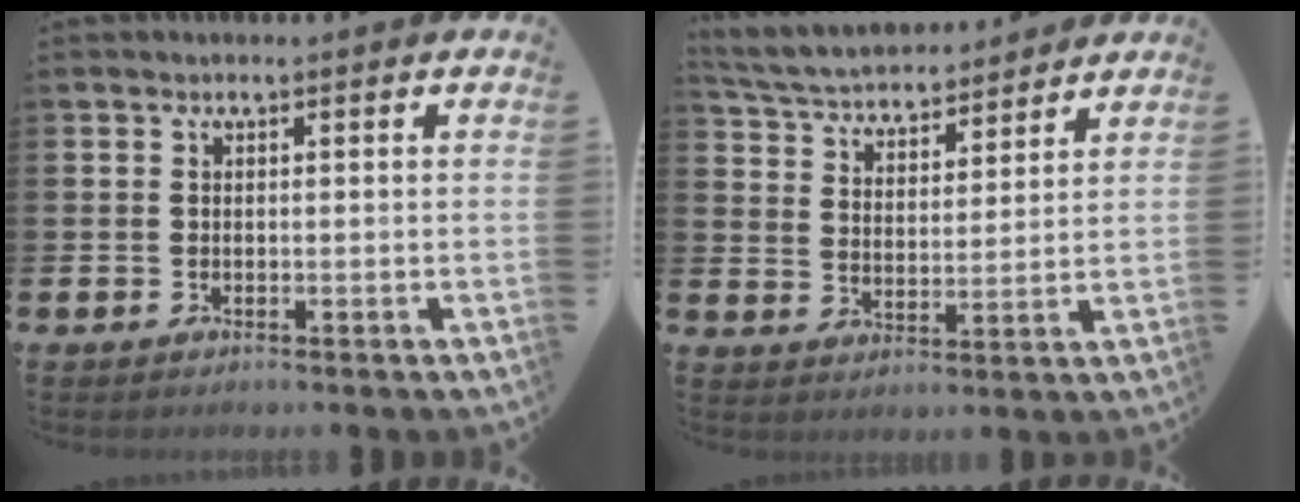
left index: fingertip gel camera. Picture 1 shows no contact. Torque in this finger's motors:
{"motor_torque": [1.02, -1.11, 0.25, 0.06]}